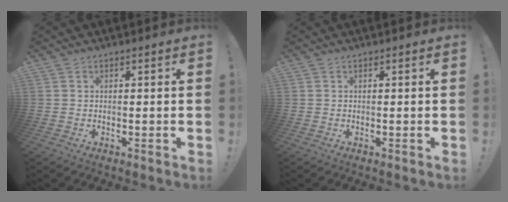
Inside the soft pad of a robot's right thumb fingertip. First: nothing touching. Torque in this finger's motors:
{"motor_torque": [0.00, 0.00, 0.00, 0.00, 0.00]}